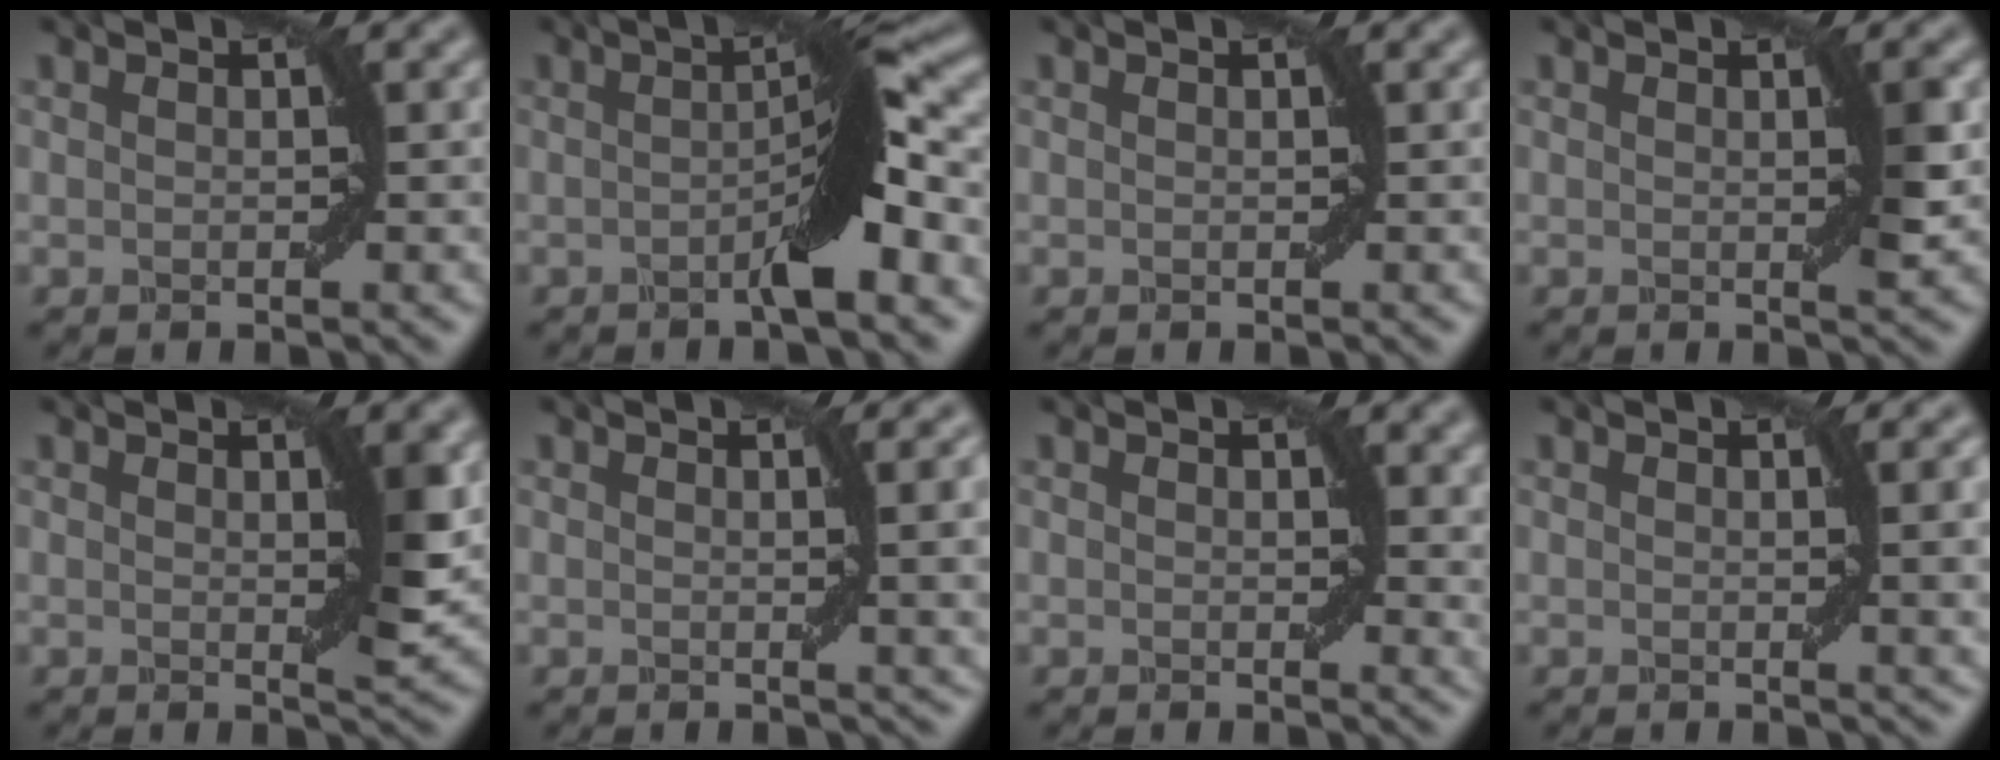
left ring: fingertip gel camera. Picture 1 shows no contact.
{"total": 5.0, "force": [-1.2, 0.4, 4.8], "torque": [-0.071, 0.017, -0.027]}
{"total": 0.0}
{"total": 1.7, "force": [0.2, 0.1, 1.6], "torque": [-0.023, 0.000, 0.002]}
{"total": 2.4, "force": [0.6, 0.3, 2.3], "torque": [-0.030, -0.007, 0.009]}
{"total": 5.3, "force": [0.8, 1.6, 5.0], "torque": [-0.047, 0.004, 0.011]}
{"total": 2.4, "force": [0.9, 1.2, 1.8], "torque": [-0.016, -0.005, 0.013]}
{"total": 4.1, "force": [0.6, 1.0, 3.9], "torque": [-0.040, 0.005, 0.008]}